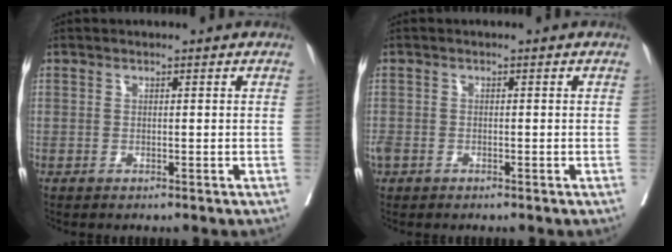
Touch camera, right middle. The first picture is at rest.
{"total": 2.1, "force": [-1.2, 1.4, 1.0], "torque": [-0.029, -0.003, -0.022]}